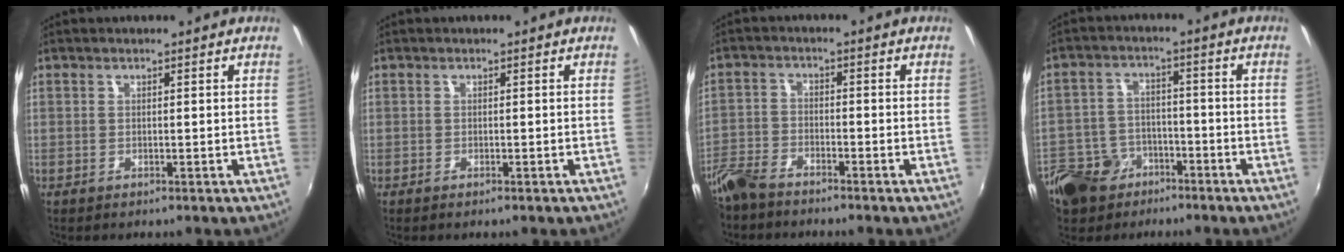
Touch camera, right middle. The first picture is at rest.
{"total": 0.6, "force": [-0.5, 0.2, 0.3], "torque": [-0.007, -0.003, -0.010]}
{"total": 6.9, "force": [-5.8, 2.4, 2.8], "torque": [-0.070, -0.009, -0.121]}
{"total": 14.0, "force": [-8.1, 9.9, 5.5], "torque": [-0.161, 0.004, -0.127]}